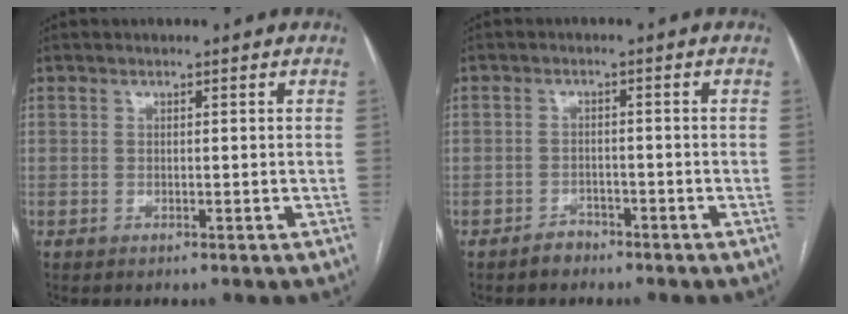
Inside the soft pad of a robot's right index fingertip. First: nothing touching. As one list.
[{"total": 2.3, "force": [-1.8, 1.3, 0.3], "torque": [-0.007, 0.005, -0.031]}]